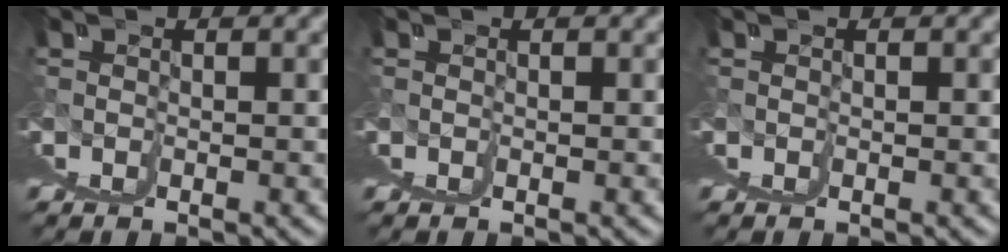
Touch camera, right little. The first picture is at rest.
{"total": 0.0}
{"total": 0.0}